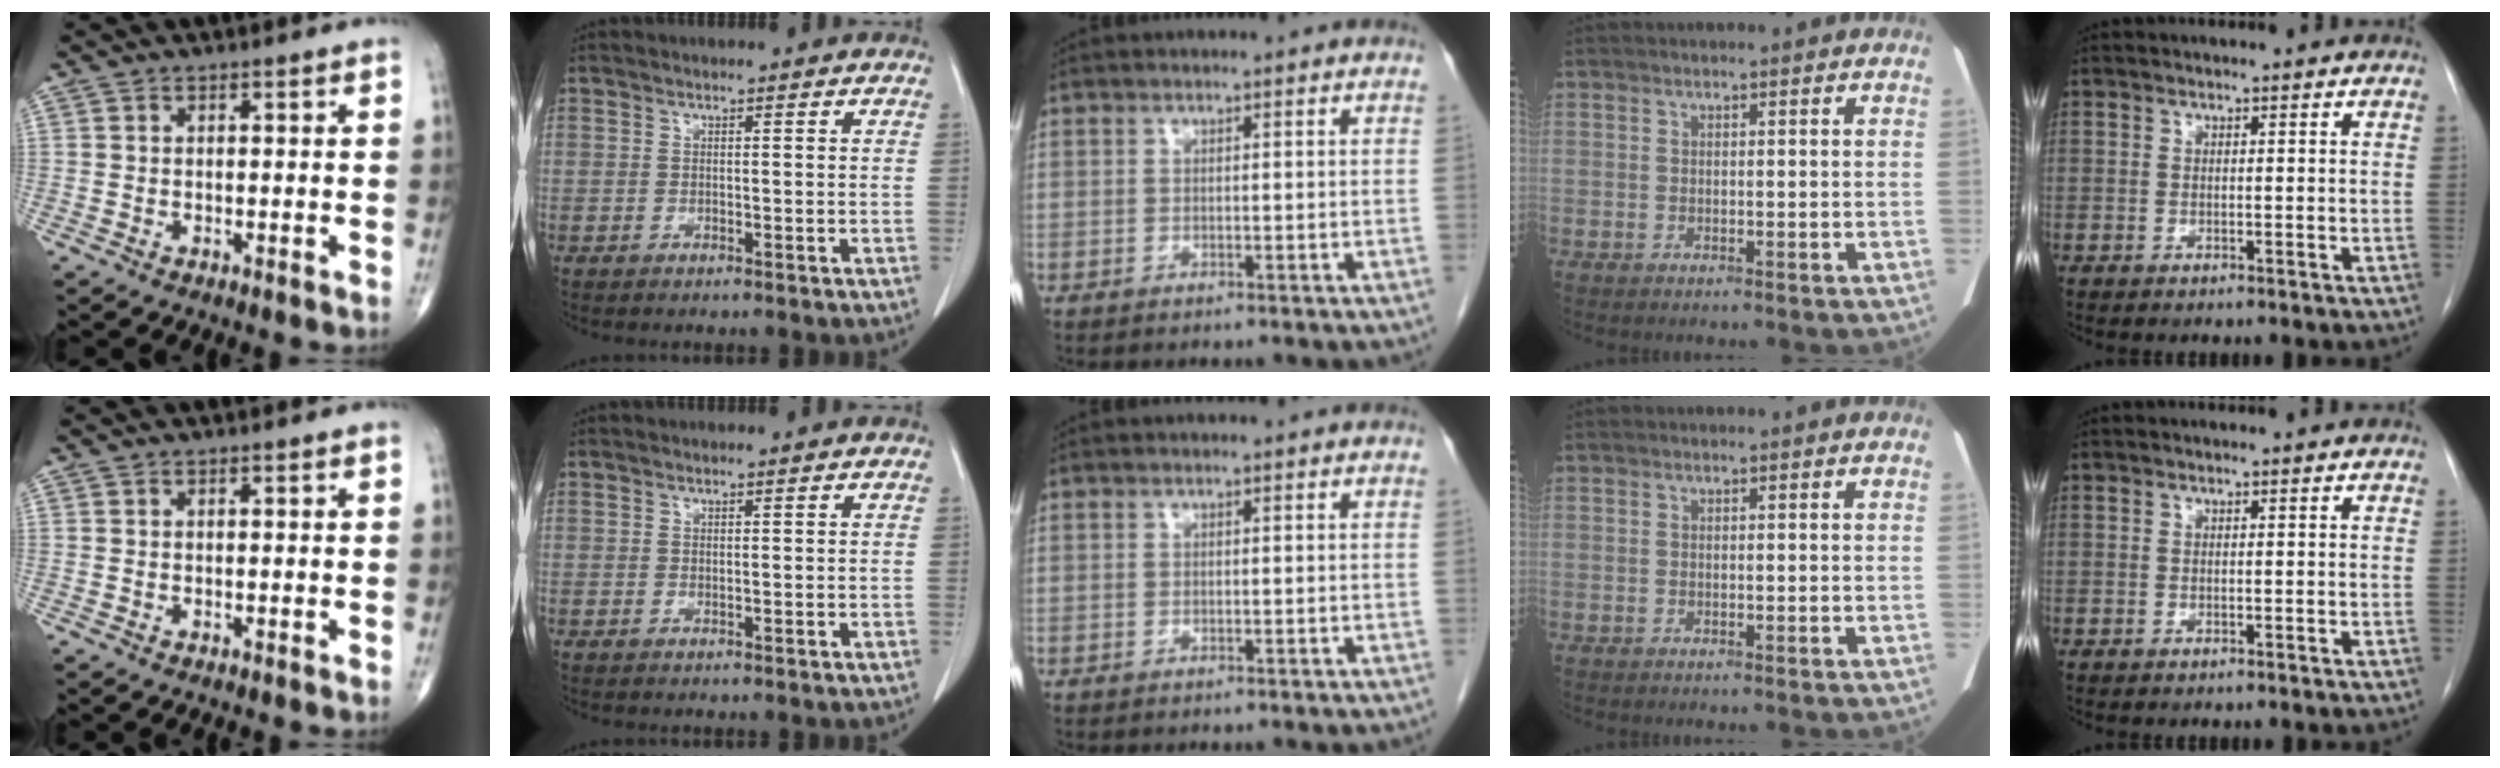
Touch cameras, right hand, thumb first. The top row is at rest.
{}